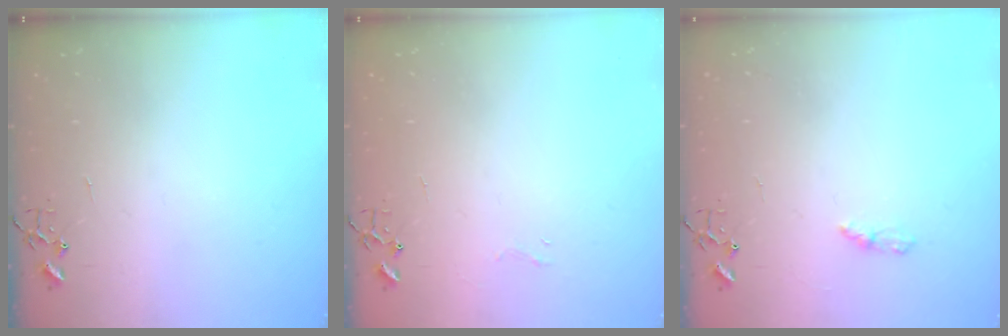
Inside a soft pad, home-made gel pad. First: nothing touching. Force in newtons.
{"total": 3.3, "press": 3.3, "slide": 0.3}
{"total": 4.2, "press": 4.2, "slide": 0.5}